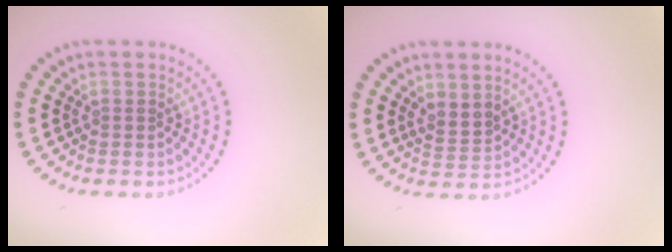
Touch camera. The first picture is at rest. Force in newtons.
{"total": 1.8, "press": 1.4, "slide": 1.1}